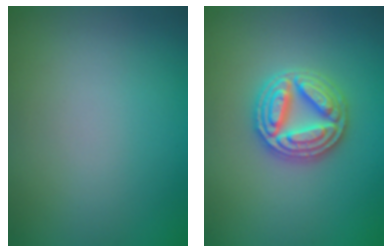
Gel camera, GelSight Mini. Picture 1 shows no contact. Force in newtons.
{"total": 5.0, "press": 4.9, "slide": 0.9}